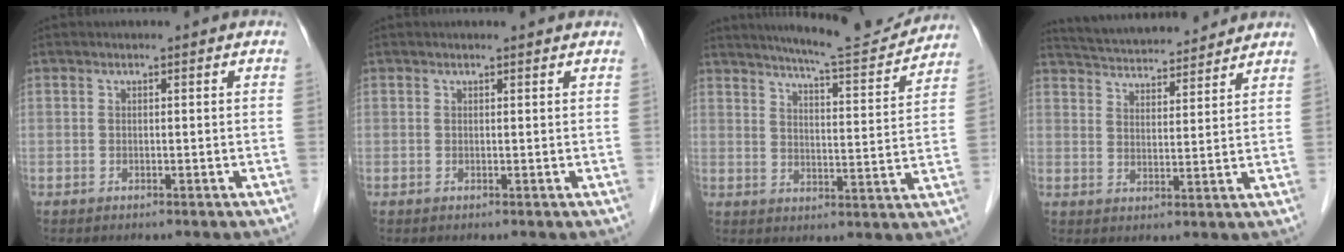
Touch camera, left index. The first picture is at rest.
{"total": 1.1, "force": [1.1, 0.1, 0.2], "torque": [-0.012, 0.001, 0.011]}
{"total": 13.6, "force": [12.8, 0.4, 4.4], "torque": [-0.067, -0.010, 0.173]}
{"total": 14.3, "force": [13.5, 2.1, 4.3], "torque": [-0.073, 0.026, 0.205]}